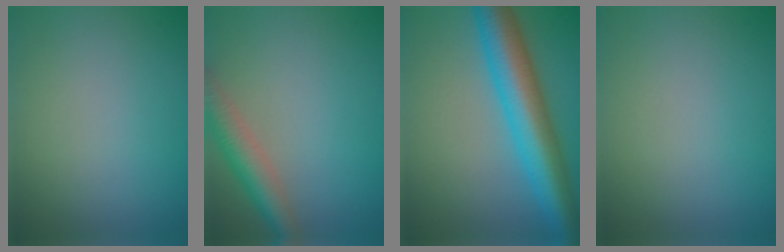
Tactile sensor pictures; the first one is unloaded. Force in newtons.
{"total": 4.5, "press": 4.5, "slide": 0.2}
{"total": 8.8, "press": 8.8, "slide": 0.2}
{"total": 0.0}